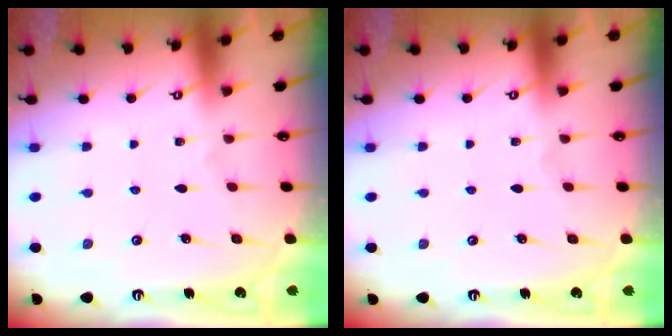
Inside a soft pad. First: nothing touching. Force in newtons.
{"total": 0.0}